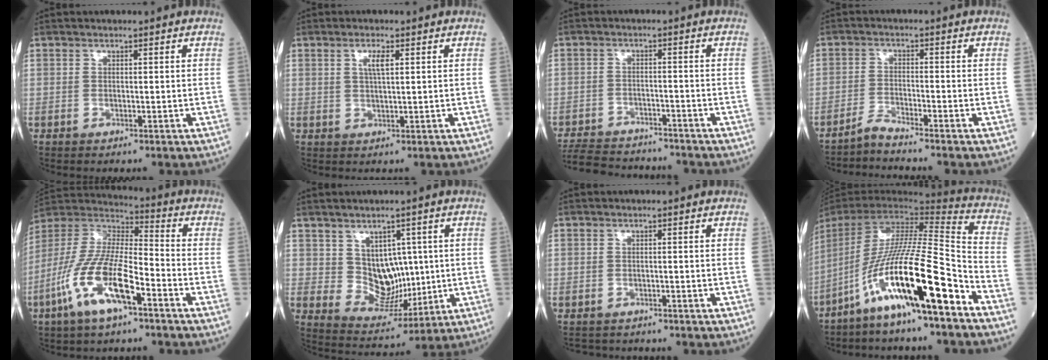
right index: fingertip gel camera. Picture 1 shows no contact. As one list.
[{"total": 2.6, "force": [1.0, 0.4, 2.4], "torque": [-0.048, 0.001, 0.017]}, {"total": 12.3, "force": [-11.3, 3.3, 3.4], "torque": [-0.067, 0.003, -0.167]}, {"total": 3.1, "force": [-2.9, -1.0, 0.4], "torque": [-0.013, -0.015, -0.058]}, {"total": 15.0, "force": [-7.1, 3.9, 12.6], "torque": [-0.272, -0.006, -0.136]}, {"total": 7.6, "force": [1.5, 5.6, 4.9], "torque": [-0.073, 0.006, 0.047]}, {"total": 2.5, "force": [-2.1, 1.3, -0.4], "torque": [-0.002, 0.001, -0.036]}, {"total": 20.6, "force": [-12.0, 0.7, 16.8], "torque": [-0.330, -0.017, -0.225]}]